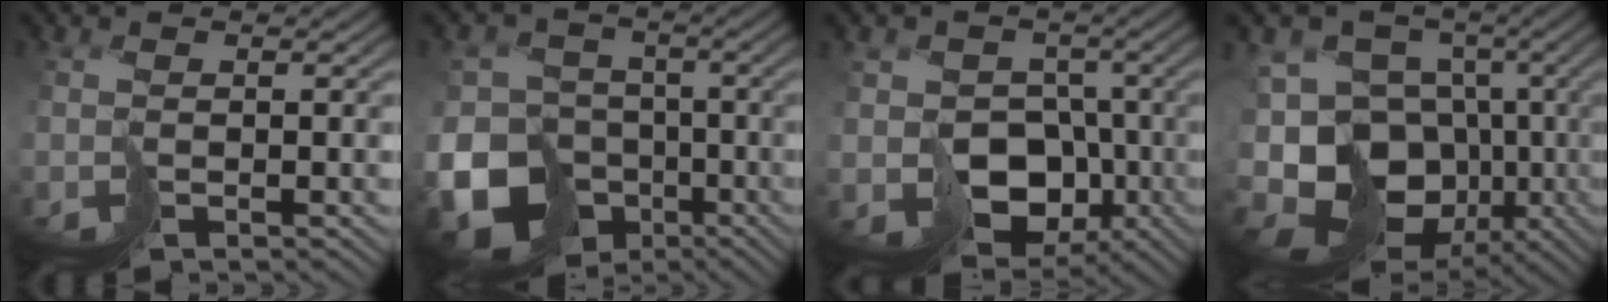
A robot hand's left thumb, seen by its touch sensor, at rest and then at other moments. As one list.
[{"total": 17.0, "force": [-8.0, 13.3, 6.7], "torque": [-0.186, -0.052, -0.118]}, {"total": 10.8, "force": [-3.8, 8.8, 4.9], "torque": [-0.100, -0.022, -0.065]}, {"total": 17.1, "force": [-7.7, 12.1, 9.2], "torque": [-0.200, -0.014, -0.104]}]